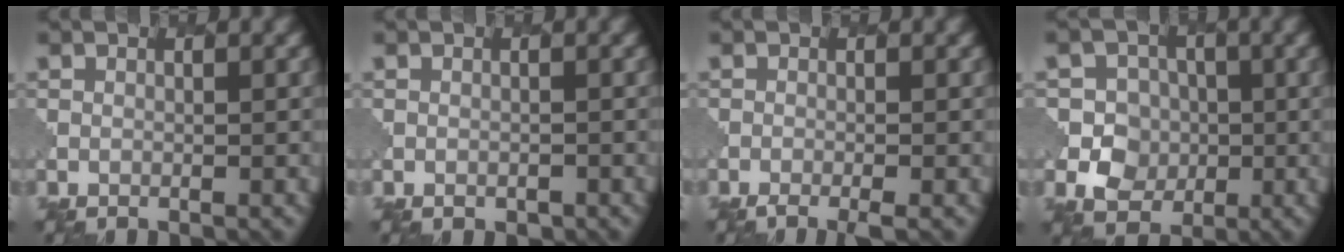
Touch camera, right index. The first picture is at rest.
{"total": 0.7, "force": [-0.5, 0.5, 0.1], "torque": [-0.004, -0.002, -0.006]}
{"total": 2.0, "force": [-1.3, 0.4, 1.5], "torque": [-0.021, -0.003, -0.027]}
{"total": 5.7, "force": [-0.9, 5.4, 1.6], "torque": [-0.010, 0.008, -0.036]}